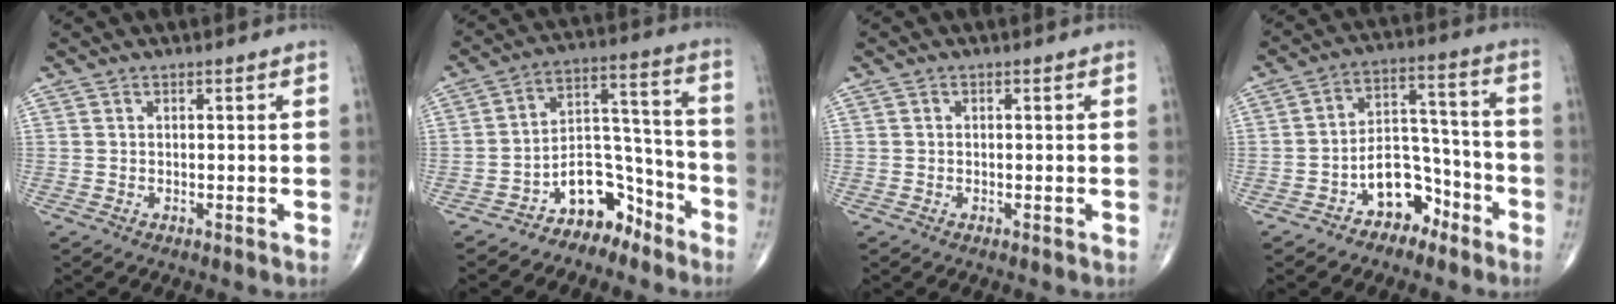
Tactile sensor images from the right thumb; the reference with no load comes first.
{"total": 10.1, "force": [-7.2, 5.9, 3.7], "torque": [-0.020, 0.114, -0.129]}
{"total": 0.0}
{"total": 9.9, "force": [-5.7, 6.5, 4.8], "torque": [-0.040, 0.077, -0.098]}